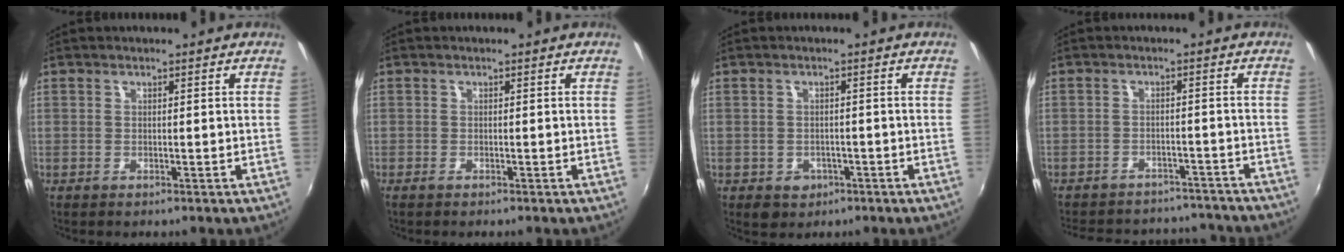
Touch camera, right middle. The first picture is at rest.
{"total": 0.8, "force": [-0.7, 0.0, 0.5], "torque": [-0.009, -0.003, -0.014]}
{"total": 3.8, "force": [-1.5, 3.2, 1.3], "torque": [-0.033, -0.002, -0.014]}
{"total": 17.0, "force": [-15.0, 6.2, 5.2], "torque": [-0.117, 0.031, -0.185]}